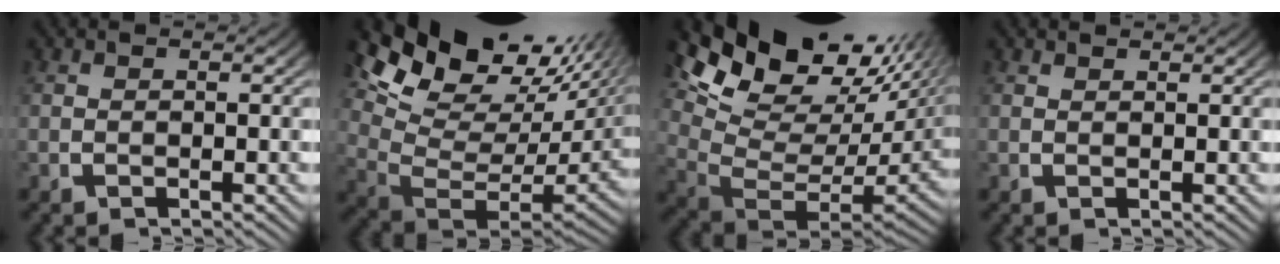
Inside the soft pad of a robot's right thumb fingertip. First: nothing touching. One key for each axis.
{"total": 15.3, "fx": 4.1, "fy": 9.9, "fz": 10.9, "tx": -0.194, "ty": -0.018, "tz": 0.065}
{"total": 16.6, "fx": 3.4, "fy": 11.2, "fz": 11.7, "tx": -0.212, "ty": -0.027, "tz": 0.056}
{"total": 0.8, "fx": 0.8, "fy": 0.0, "fz": -0.1, "tx": 0.006, "ty": -0.001, "tz": 0.017}